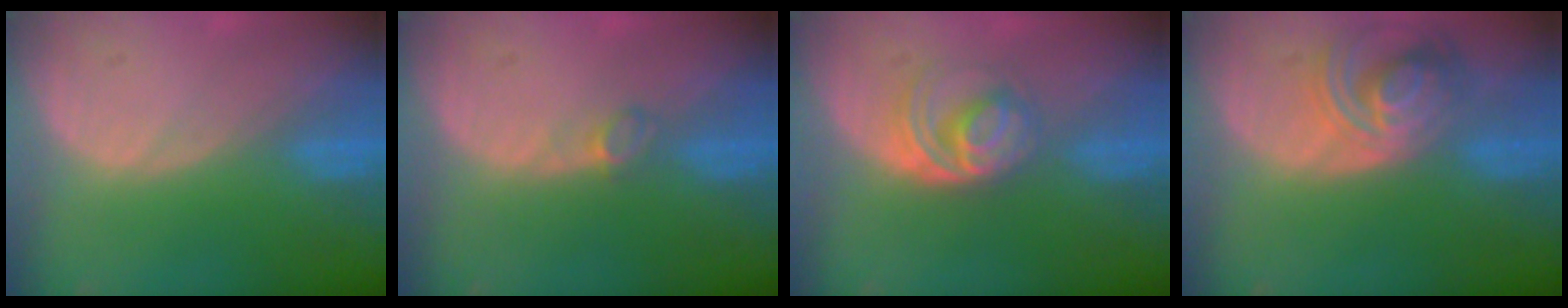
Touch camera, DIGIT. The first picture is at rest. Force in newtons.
{"total": 1.7, "press": 1.7, "slide": 0.4}
{"total": 6.1, "press": 5.3, "slide": 3.1}
{"total": 7.5, "press": 6.7, "slide": 3.5}